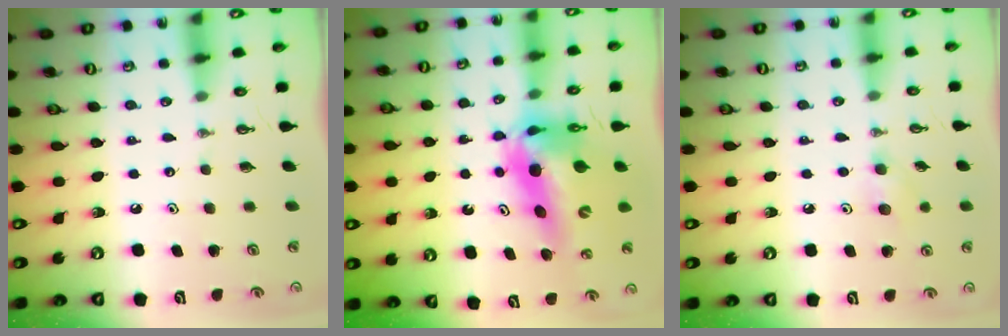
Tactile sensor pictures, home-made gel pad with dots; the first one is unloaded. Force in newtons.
{"total": 12.2, "press": 12.2, "slide": 1.2}
{"total": 6.4, "press": 6.3, "slide": 1.1}